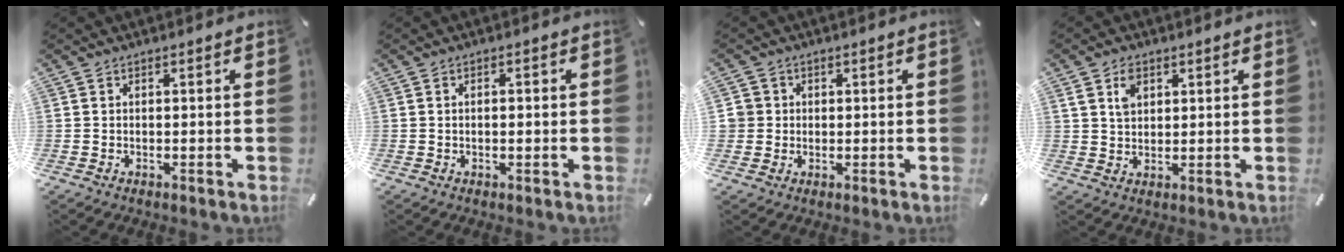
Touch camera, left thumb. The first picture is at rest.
{"total": 1.2, "force": [-0.3, 0.5, 1.1], "torque": [-0.022, 0.002, -0.006]}
{"total": 3.8, "force": [0.4, 3.7, 0.4], "torque": [-0.012, 0.008, 0.009]}
{"total": 5.0, "force": [2.2, 3.5, 2.7], "torque": [-0.047, 0.000, 0.039]}